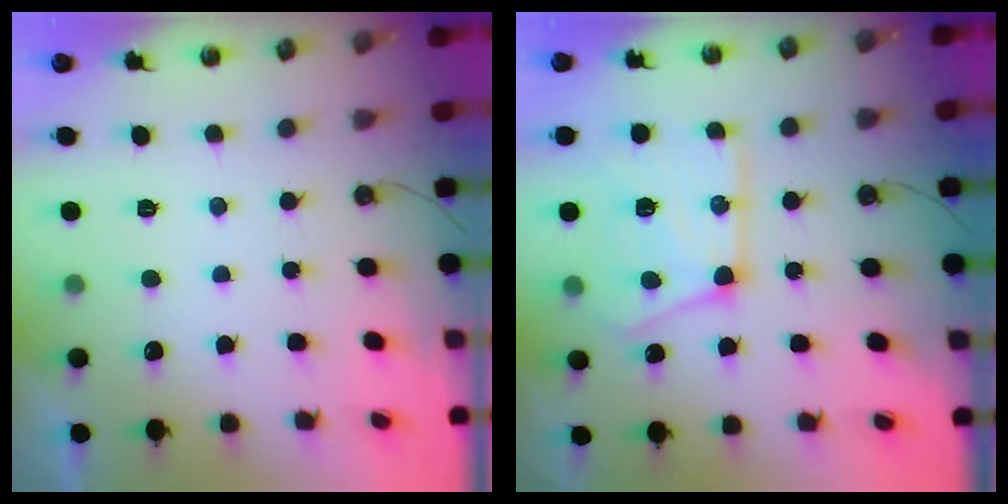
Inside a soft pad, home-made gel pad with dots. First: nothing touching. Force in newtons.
{"total": 18.6, "press": 18.5, "slide": 2.0}